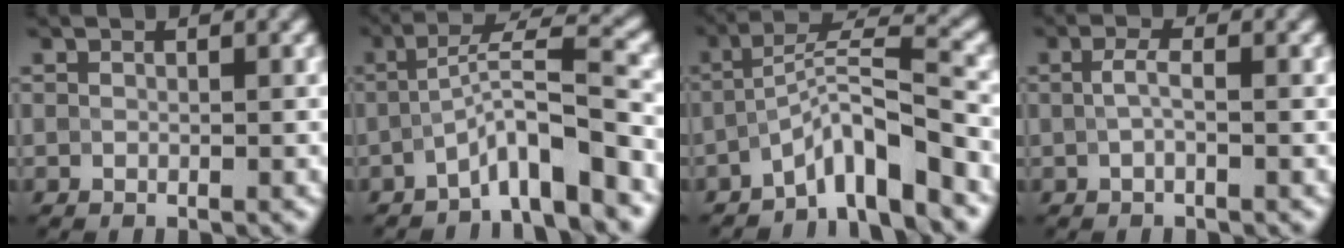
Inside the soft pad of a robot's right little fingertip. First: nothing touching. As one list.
[{"total": 6.0, "force": [-3.1, 1.0, 5.0], "torque": [-0.079, 0.019, -0.063]}, {"total": 6.2, "force": [-3.9, 1.1, 4.7], "torque": [-0.077, 0.014, -0.076]}, {"total": 1.4, "force": [-0.1, 0.3, 1.3], "torque": [-0.031, 0.001, -0.003]}]